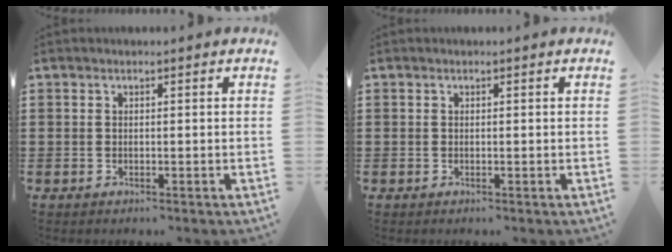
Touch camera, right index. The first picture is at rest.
{"total": 0.0}